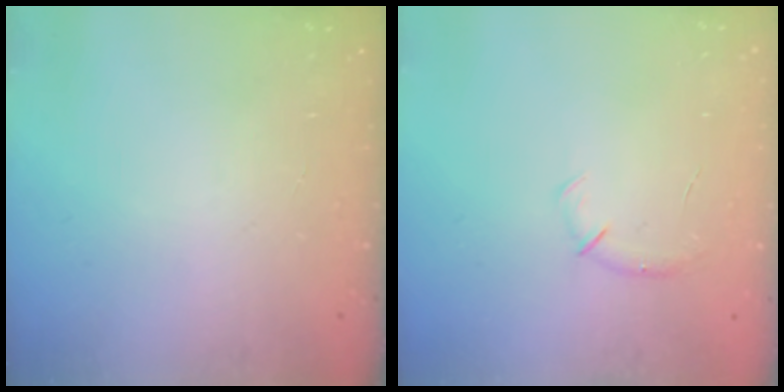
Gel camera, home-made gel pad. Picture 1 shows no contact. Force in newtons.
{"total": 4.3, "press": 4.1, "slide": 1.1}